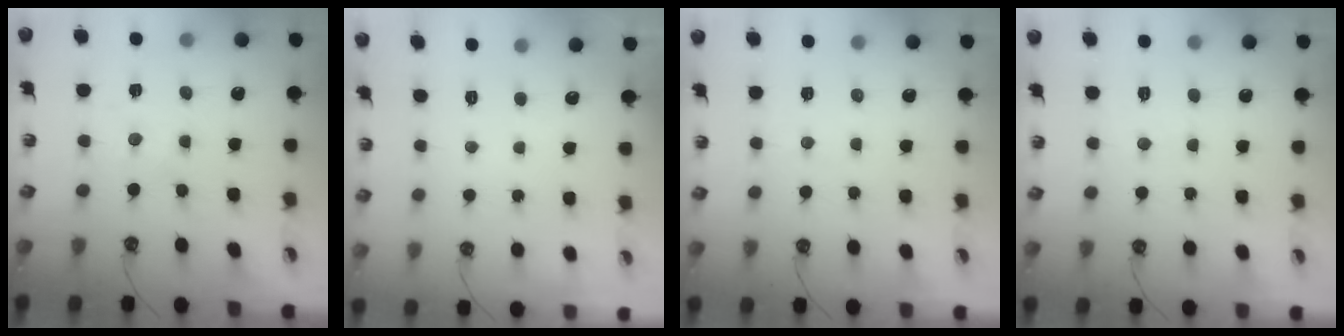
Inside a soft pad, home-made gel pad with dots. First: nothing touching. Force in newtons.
{"total": 0.0}
{"total": 1.8, "press": 1.7, "slide": 0.2}
{"total": 4.2, "press": 4.2, "slide": 0.5}